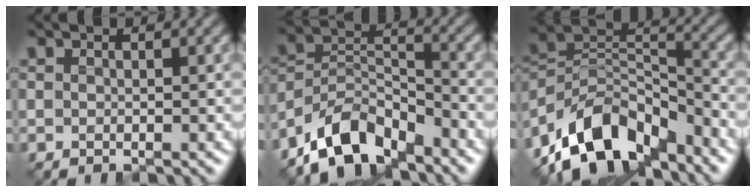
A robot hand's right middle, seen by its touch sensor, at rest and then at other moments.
{"total": 7.5, "force": [-6.8, 2.3, 2.3], "torque": [-0.045, 0.004, -0.118]}
{"total": 10.4, "force": [-8.5, 4.2, 4.3], "torque": [-0.074, 0.011, -0.152]}